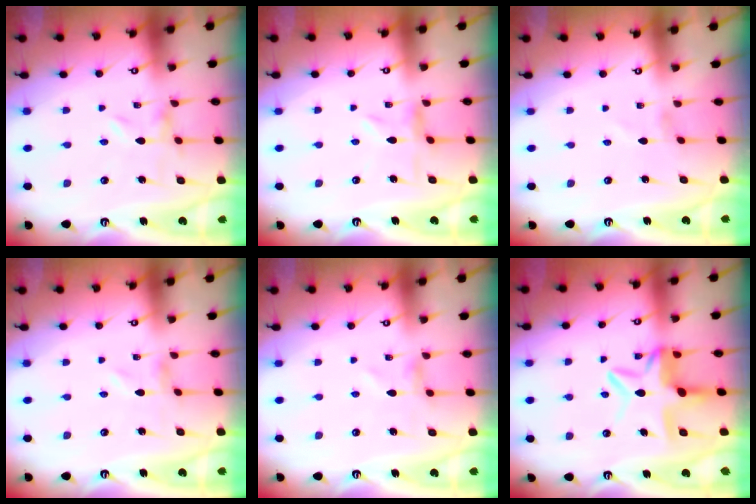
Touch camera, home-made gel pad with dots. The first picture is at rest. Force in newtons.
{"total": 1.9, "press": 1.9, "slide": 0.4}
{"total": 1.3, "press": 1.3, "slide": 0.1}
{"total": 1.0, "press": 1.0, "slide": 0.0}
{"total": 2.3, "press": 2.3, "slide": 0.3}
{"total": 10.1, "press": 10.0, "slide": 0.9}